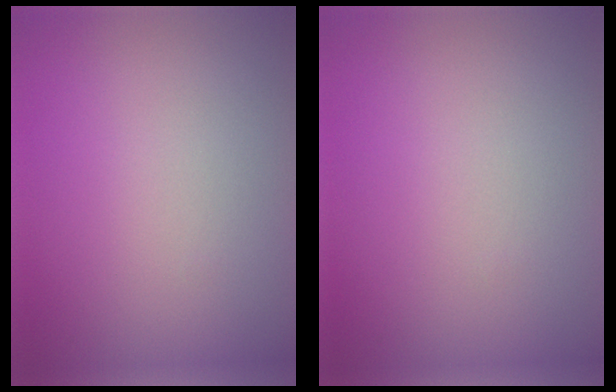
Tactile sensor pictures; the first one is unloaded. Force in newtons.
{"total": 0.0}